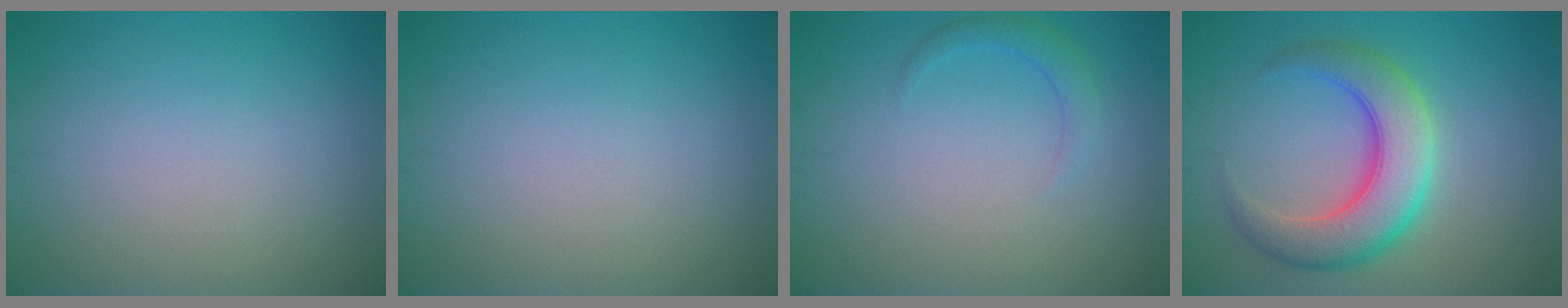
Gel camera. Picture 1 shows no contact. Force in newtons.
{"total": 0.0}
{"total": 1.5, "press": 1.5, "slide": 0.1}
{"total": 7.0, "press": 7.0, "slide": 0.2}